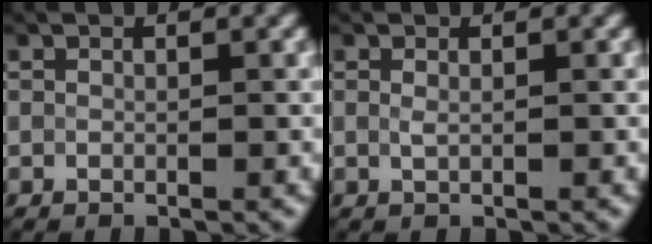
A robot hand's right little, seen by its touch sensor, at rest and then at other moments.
{"total": 0.6, "force": [0.2, 0.2, 0.5], "torque": [-0.016, 0.001, 0.003]}